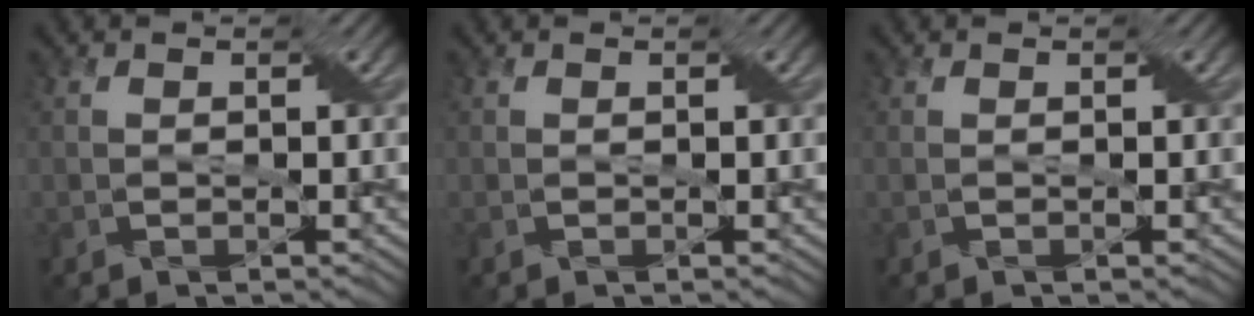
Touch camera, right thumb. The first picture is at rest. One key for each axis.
{"total": 0.5, "fx": -0.1, "fy": 0.3, "fz": 0.4, "tx": -0.008, "ty": -0.002, "tz": -0.002}
{"total": 0.5, "fx": 0.0, "fy": 0.3, "fz": 0.5, "tx": -0.014, "ty": -0.003, "tz": 0.000}